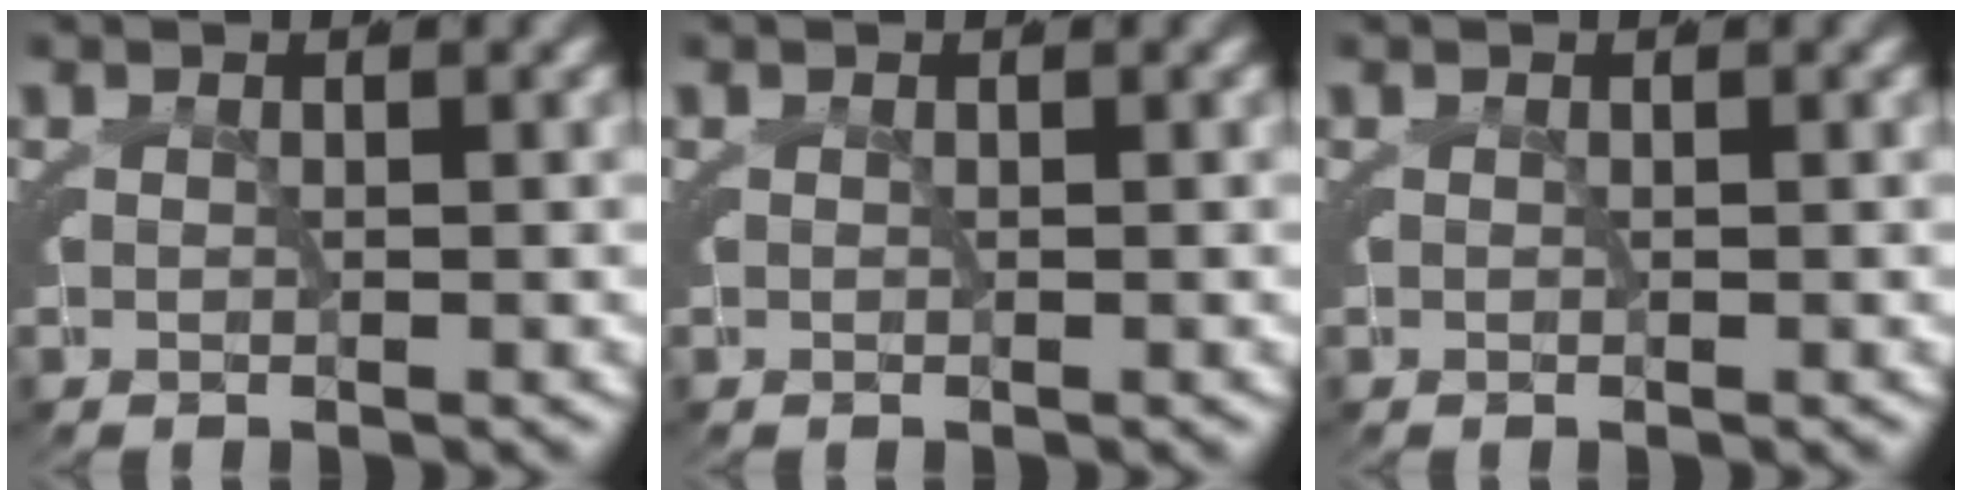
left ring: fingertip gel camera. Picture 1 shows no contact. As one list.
[{"total": 0.0}, {"total": 0.0}]